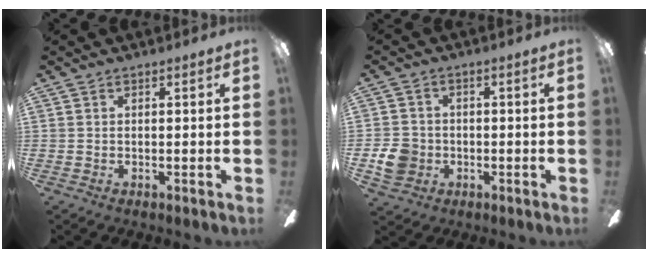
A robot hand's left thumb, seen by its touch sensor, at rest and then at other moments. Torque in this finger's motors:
{"motor_torque": [-0.04, 0.08, -0.05, 0.07, 0.00]}